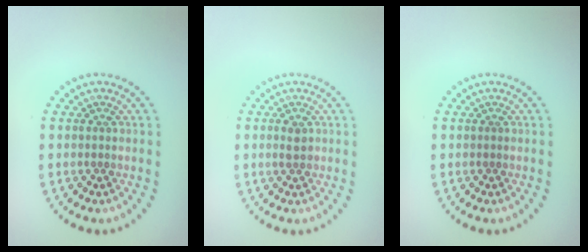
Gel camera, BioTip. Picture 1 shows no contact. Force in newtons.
{"total": 1.2, "press": 1.2, "slide": 0.1}
{"total": 0.0}